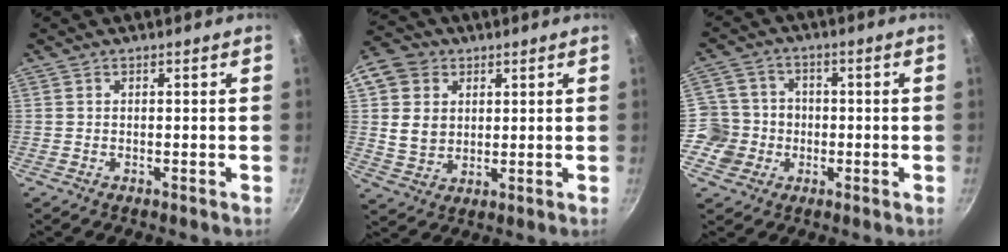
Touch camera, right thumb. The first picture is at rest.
{"total": 11.0, "force": [3.1, 9.2, 5.0], "torque": [-0.068, -0.005, 0.056]}
{"total": 8.0, "force": [-1.7, 7.7, 1.4], "torque": [0.017, 0.024, -0.044]}